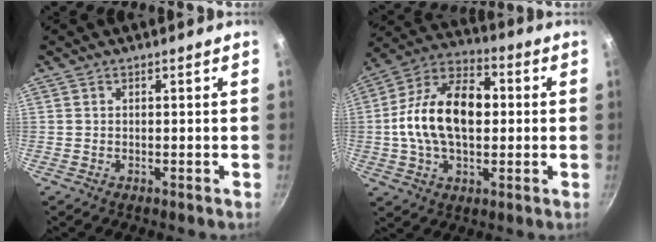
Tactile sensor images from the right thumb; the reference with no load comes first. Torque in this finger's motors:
{"motor_torque": [0.86, 0.85, 1.51, -0.25, 0.25]}